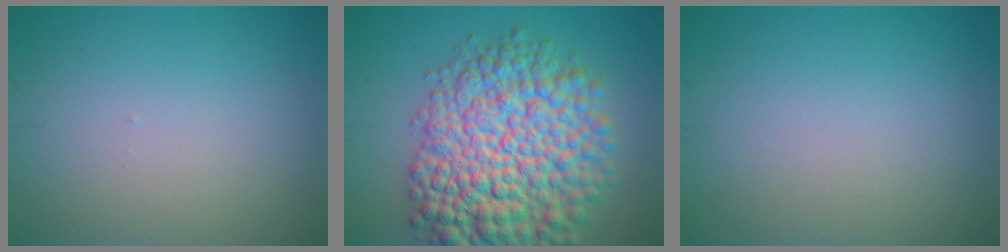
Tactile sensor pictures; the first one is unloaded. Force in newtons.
{"total": 12.7, "press": 12.7, "slide": 0.4}
{"total": 0.0}